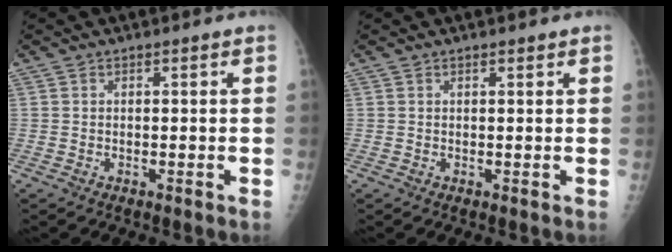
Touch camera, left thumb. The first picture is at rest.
{"total": 0.7, "force": [0.5, 0.2, 0.4], "torque": [-0.007, -0.002, 0.008]}